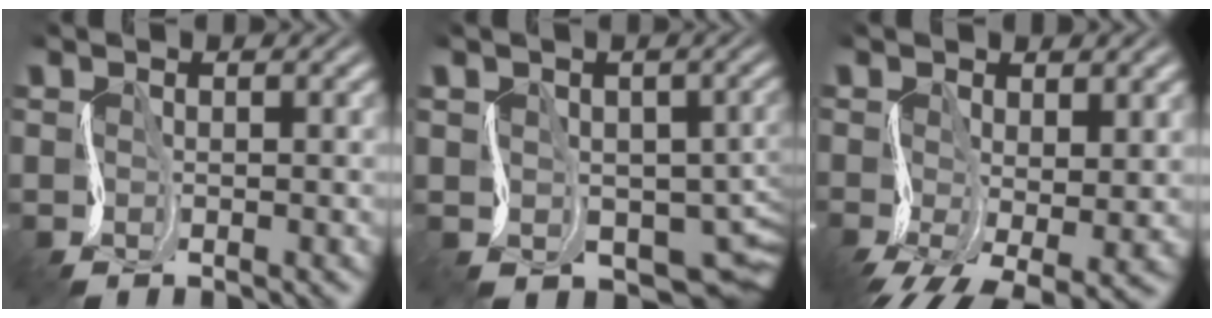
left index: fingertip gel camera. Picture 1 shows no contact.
{"total": 7.6, "force": [-2.7, 5.5, 4.5], "torque": [-0.039, -0.010, -0.035]}
{"total": 6.2, "force": [-1.7, 2.7, 5.4], "torque": [-0.096, -0.009, -0.028]}